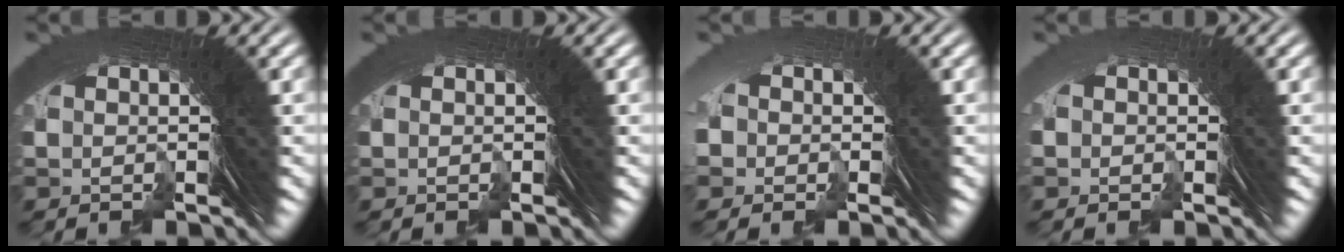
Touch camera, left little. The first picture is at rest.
{"total": 0.0}
{"total": 1.3, "force": [-1.0, 0.6, -0.7], "torque": [0.009, 0.011, -0.023]}
{"total": 1.4, "force": [-0.8, -0.5, -0.9], "torque": [0.023, 0.008, -0.015]}